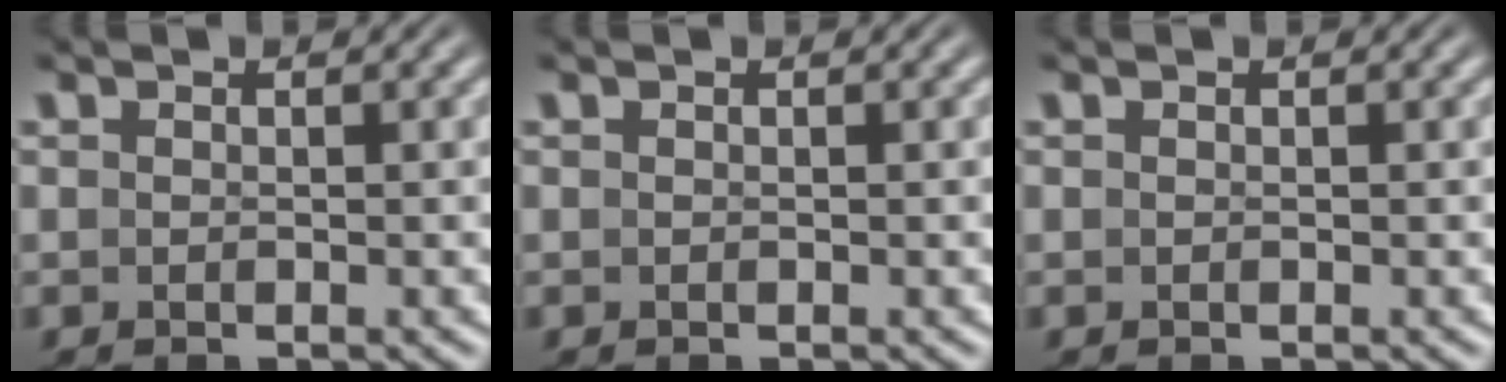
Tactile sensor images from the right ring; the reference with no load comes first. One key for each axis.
{"total": 0.0}
{"total": 0.0}